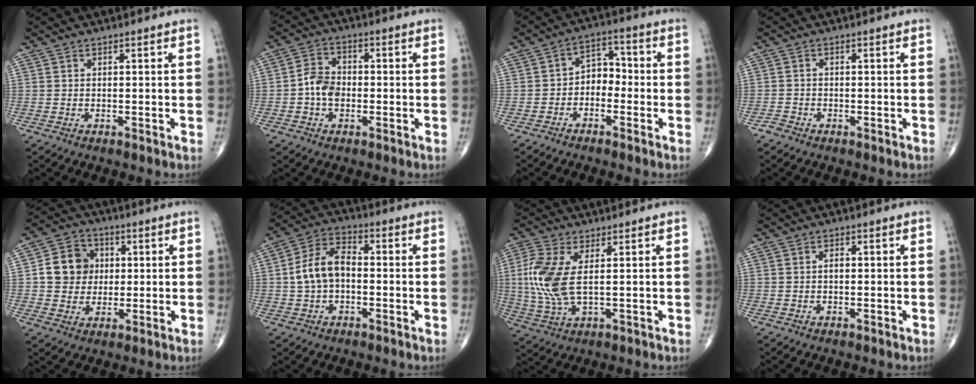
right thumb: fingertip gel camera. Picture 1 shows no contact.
{"total": 5.8, "force": [-1.1, 4.3, 3.6], "torque": [-0.052, 0.019, -0.028]}
{"total": 5.6, "force": [-1.7, 4.1, 3.4], "torque": [-0.029, 0.034, -0.045]}
{"total": 1.3, "force": [-1.1, 0.7, 0.1], "torque": [-0.002, 0.001, -0.026]}
{"total": 9.7, "force": [1.2, 8.6, 4.4], "torque": [-0.041, 0.005, 0.014]}
{"total": 9.4, "force": [-0.4, 6.1, 7.2], "torque": [-0.133, 0.032, -0.019]}
{"total": 10.5, "force": [1.5, 4.5, 9.4], "torque": [-0.239, -0.006, 0.034]}
{"total": 1.2, "force": [0.0, 0.7, 0.9], "torque": [-0.014, 0.003, -0.001]}